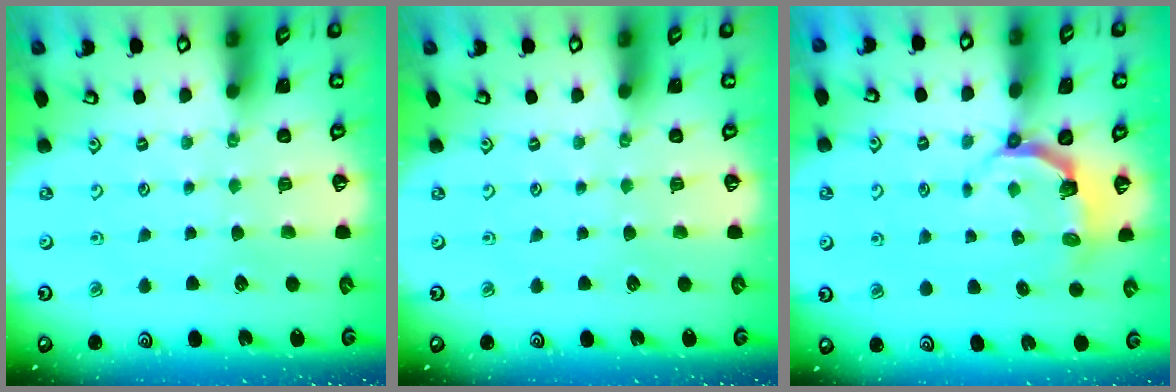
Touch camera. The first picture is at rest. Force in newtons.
{"total": 0.0}
{"total": 4.3, "press": 2.8, "slide": 3.2}